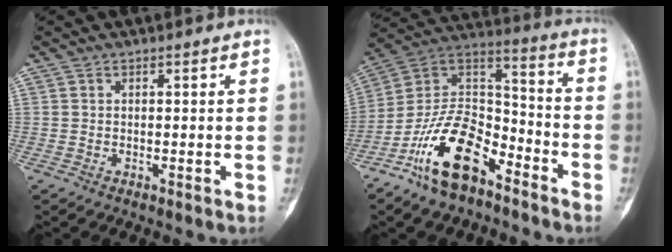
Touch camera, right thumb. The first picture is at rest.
{"total": 17.7, "force": [-10.6, 8.7, 11.1], "torque": [-0.188, 0.086, -0.201]}